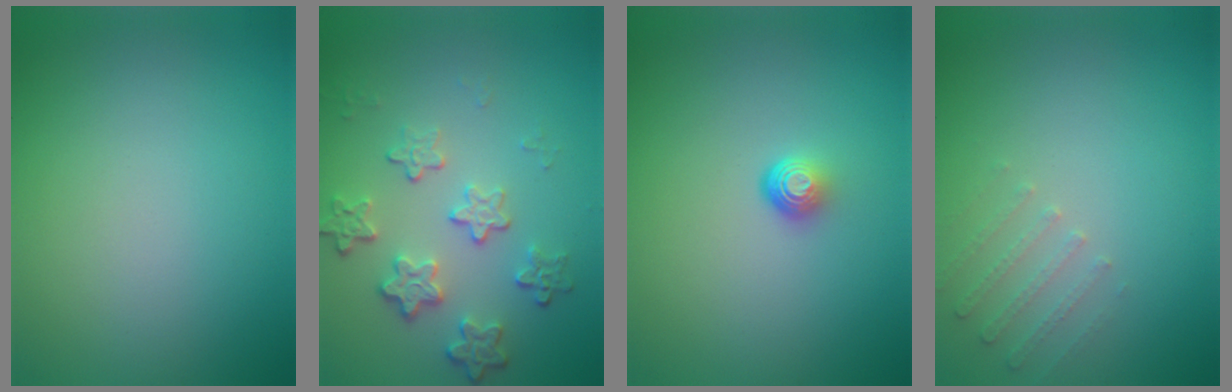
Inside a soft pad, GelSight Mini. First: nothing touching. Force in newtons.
{"total": 4.2, "press": 3.1, "slide": 2.8}
{"total": 1.9, "press": 1.1, "slide": 1.5}
{"total": 1.6, "press": 1.6, "slide": 0.4}